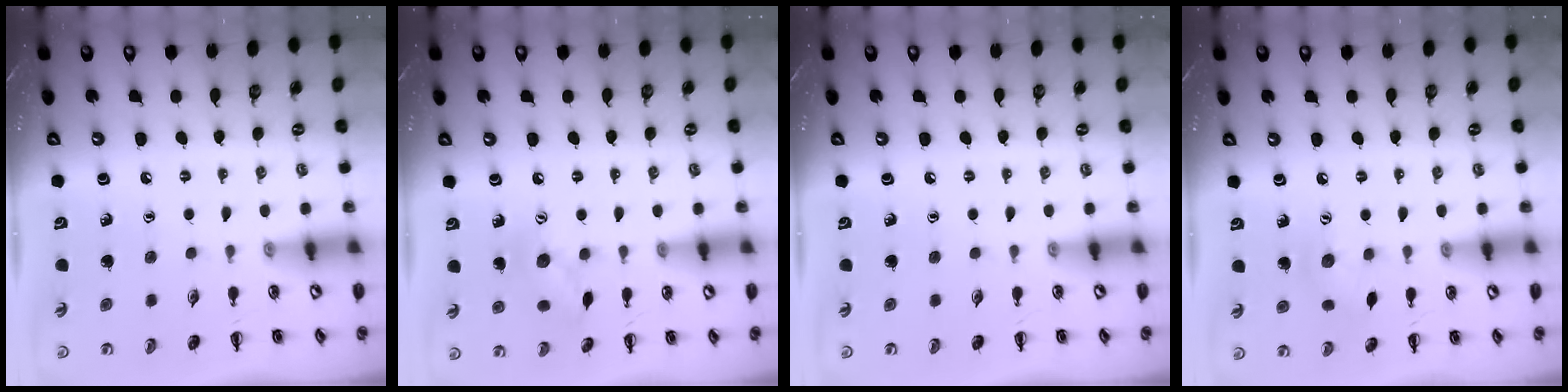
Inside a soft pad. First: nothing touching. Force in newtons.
{"total": 8.5, "press": 8.4, "slide": 0.9}
{"total": 0.0}
{"total": 6.9, "press": 6.7, "slide": 1.3}